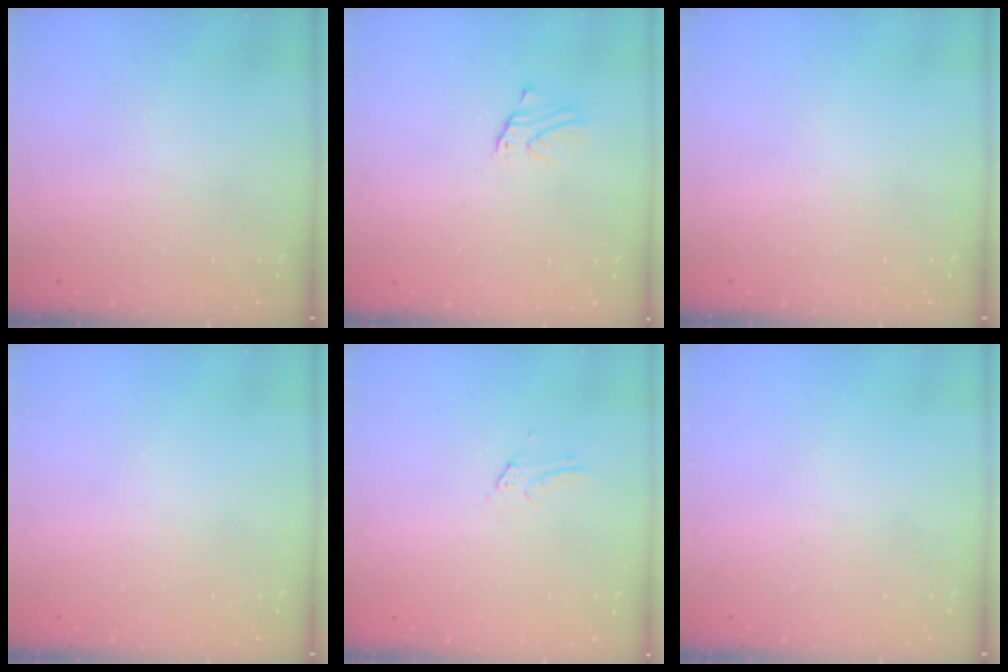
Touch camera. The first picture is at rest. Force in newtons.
{"total": 1.4, "press": 1.4, "slide": 0.1}
{"total": 0.0}
{"total": 0.0}
{"total": 3.0, "press": 3.0, "slide": 0.3}
{"total": 0.0}